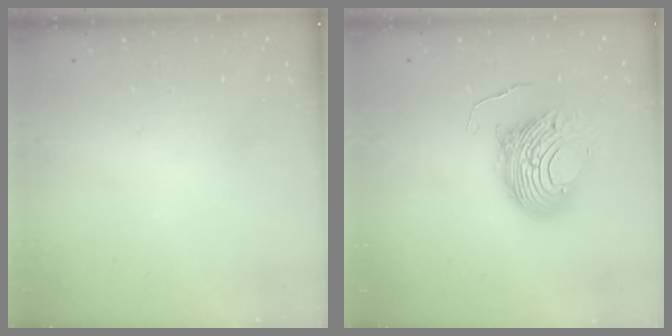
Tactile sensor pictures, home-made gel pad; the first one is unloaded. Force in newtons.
{"total": 10.9, "press": 10.8, "slide": 1.3}